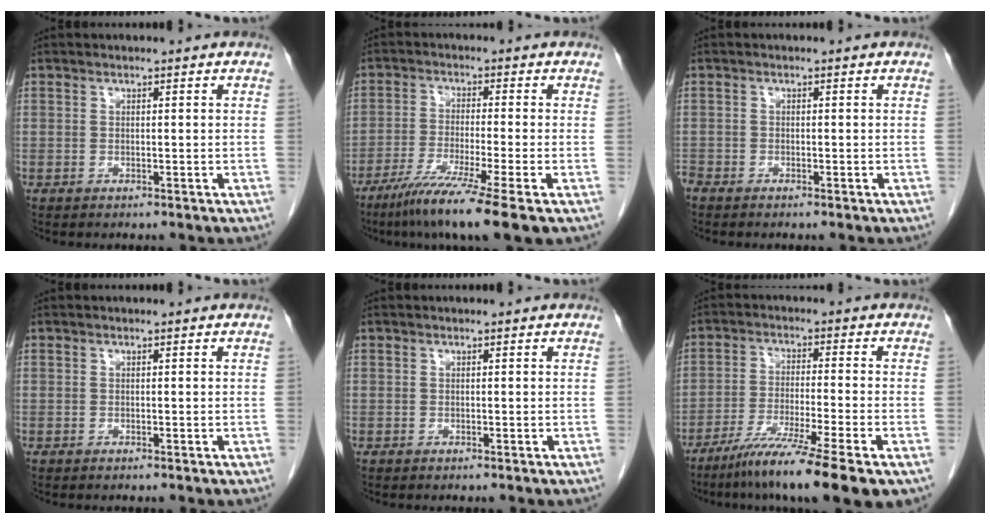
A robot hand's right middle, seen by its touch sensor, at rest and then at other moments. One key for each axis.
{"total": 10.5, "fx": -6.9, "fy": -1.3, "fz": 7.9, "tx": -0.136, "ty": -0.034, "tz": -0.116}
{"total": 1.2, "fx": -1.1, "fy": 0.4, "fz": 0.3, "tx": -0.007, "ty": -0.002, "tz": -0.020}
{"total": 0.0}
{"total": 0.0}
{"total": 13.0, "fx": -8.8, "fy": -0.4, "fz": 9.6, "tx": -0.156, "ty": -0.039, "tz": -0.144}